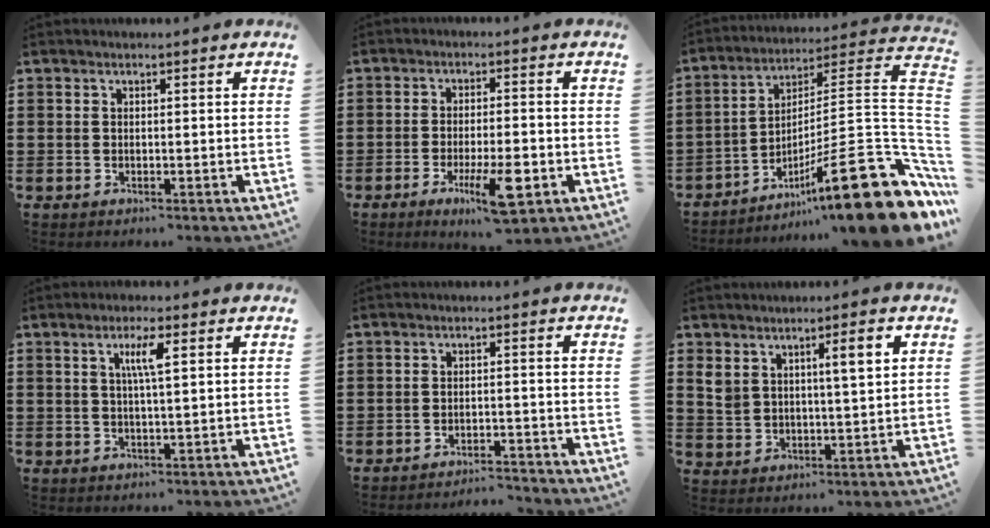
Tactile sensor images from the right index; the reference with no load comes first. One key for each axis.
{"total": 8.3, "fx": -3.3, "fy": 1.7, "fz": 7.4, "tx": -0.139, "ty": -0.015, "tz": -0.055}
{"total": 18.4, "fx": -9.6, "fy": 3.7, "fz": 15.3, "tx": -0.220, "ty": 0.020, "tz": -0.157}
{"total": 4.1, "fx": 1.4, "fy": 0.5, "fz": 3.8, "tx": -0.080, "ty": 0.005, "tz": 0.019}
{"total": 2.9, "fx": -2.9, "fy": -0.1, "fz": 0.3, "tx": -0.011, "ty": -0.002, "tz": -0.062}
{"total": 6.1, "fx": 2.9, "fy": 2.5, "fz": 4.8, "tx": -0.089, "ty": 0.004, "tz": 0.046}